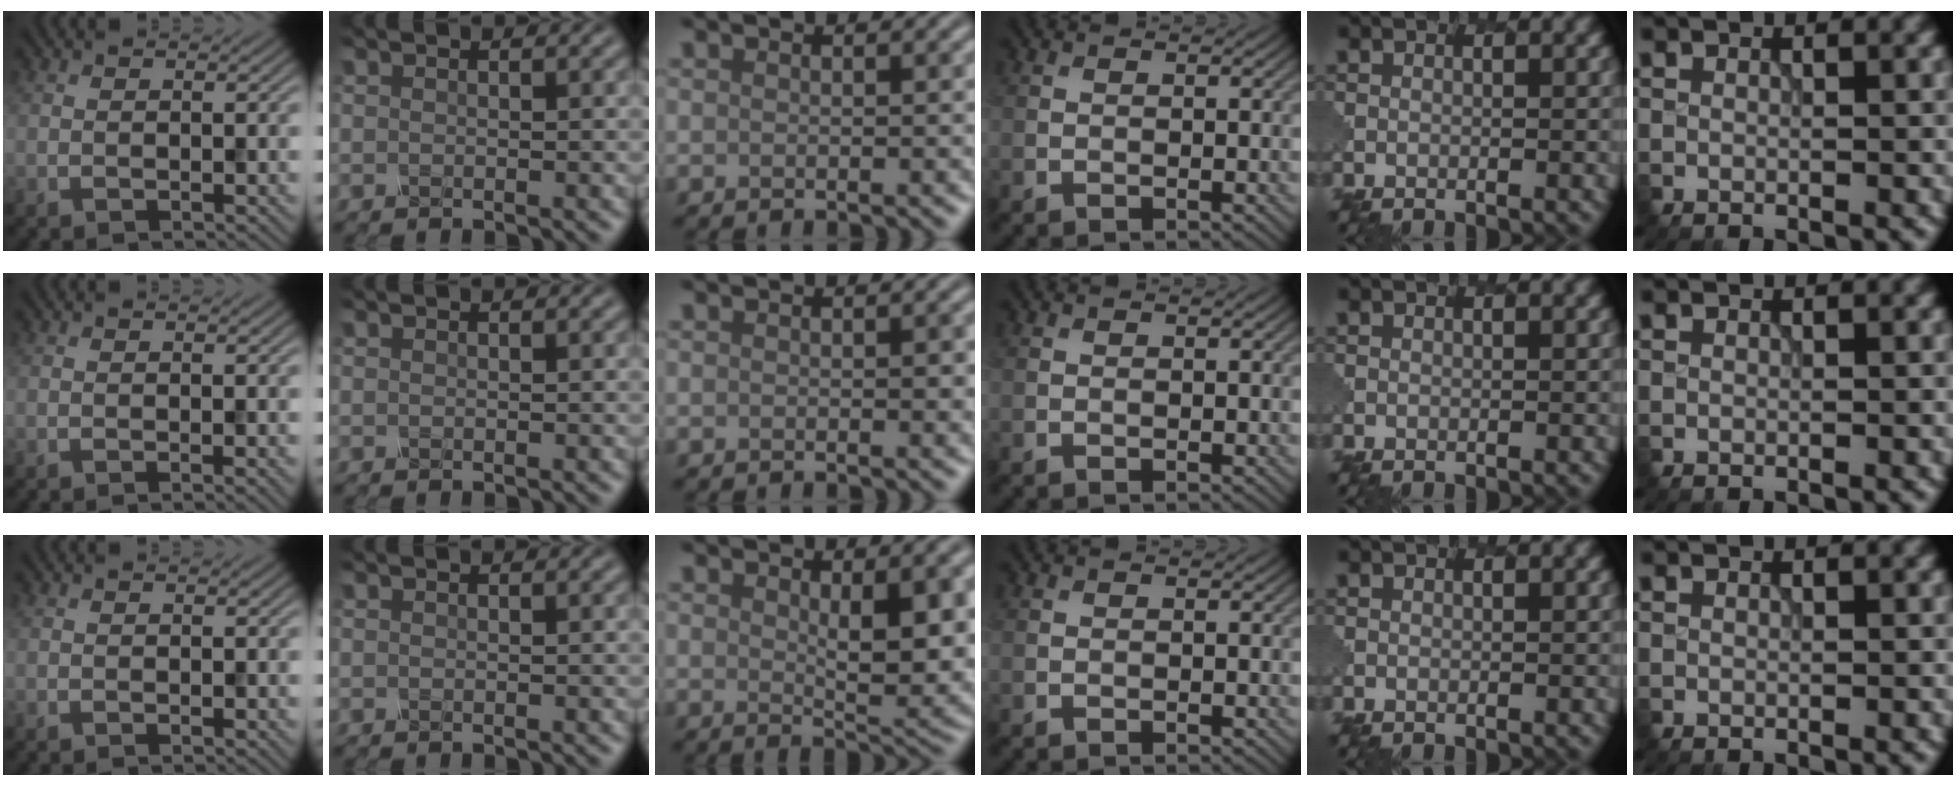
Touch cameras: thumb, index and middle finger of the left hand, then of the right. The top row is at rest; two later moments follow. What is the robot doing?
{"motion": "unscrew", "object": "spray bottle"}